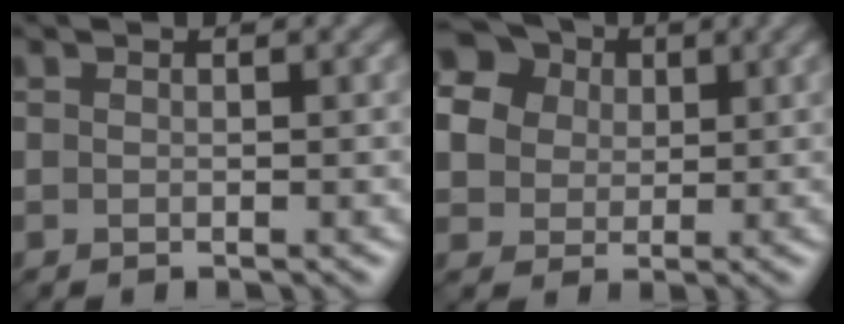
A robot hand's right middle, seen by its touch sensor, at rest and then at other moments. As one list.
[{"total": 14.0, "force": [5.5, 11.5, 5.7], "torque": [-0.163, 0.040, 0.088]}]